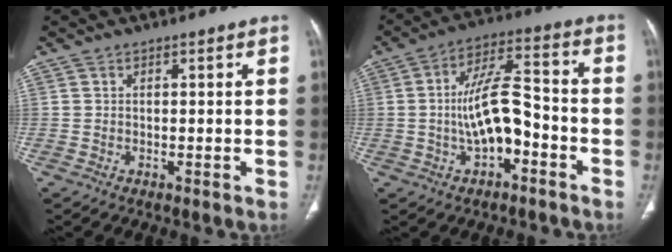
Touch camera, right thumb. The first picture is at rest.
{"total": 11.5, "force": [-2.7, 5.2, 9.9], "torque": [-0.170, 0.046, -0.051]}